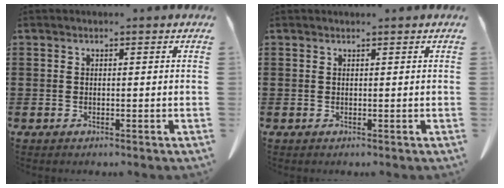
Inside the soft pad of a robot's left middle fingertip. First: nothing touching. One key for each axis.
{"total": 0.0}